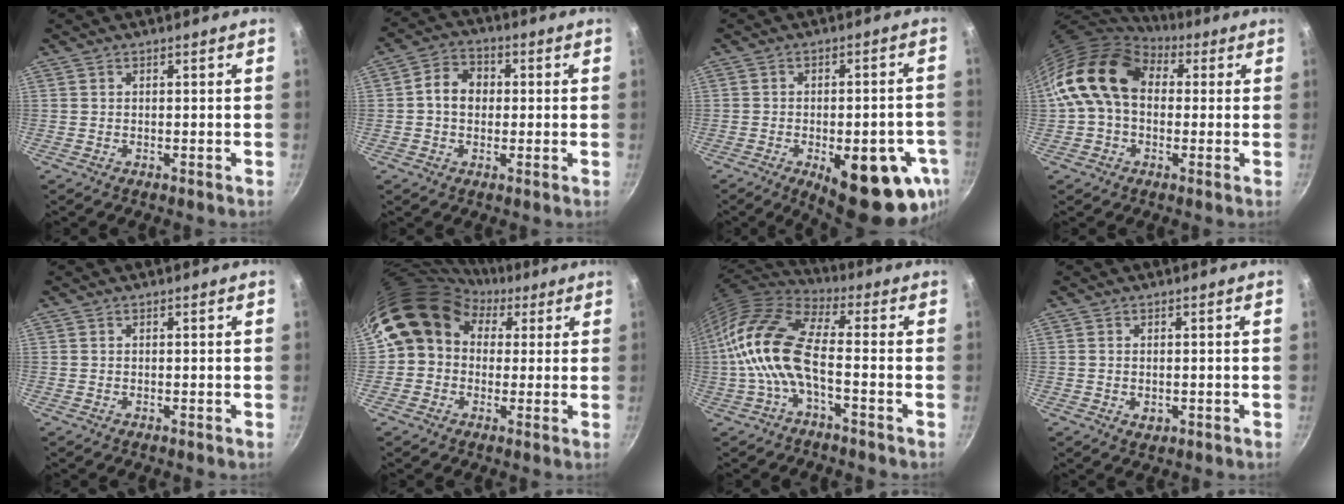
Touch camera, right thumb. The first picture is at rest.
{"total": 6.8, "force": [0.3, 5.5, 4.0], "torque": [-0.042, 0.015, -0.008]}
{"total": 19.5, "force": [-7.6, 8.0, 16.1], "torque": [-0.163, 0.008, -0.090]}
{"total": 14.7, "force": [2.9, 10.5, 9.8], "torque": [-0.146, 0.018, 0.033]}
{"total": 0.0}
{"total": 13.7, "force": [2.9, 11.8, 6.3], "torque": [-0.082, 0.034, 0.029]}
{"total": 15.0, "force": [-2.3, 6.4, 13.4], "torque": [-0.269, 0.032, -0.063]}
{"total": 2.0, "force": [-0.3, 1.5, 1.4], "torque": [-0.020, -0.004, -0.004]}